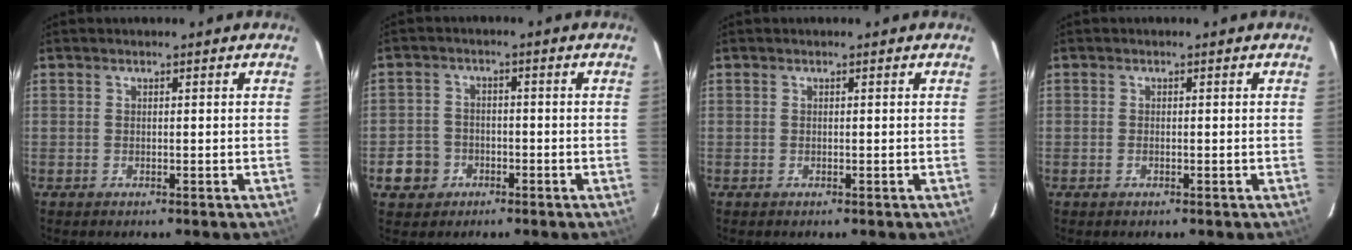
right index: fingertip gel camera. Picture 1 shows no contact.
{"total": 5.4, "force": [-2.6, 4.6, 0.9], "torque": [-0.030, 0.018, -0.040]}
{"total": 0.0}
{"total": 0.7, "force": [-0.3, 0.4, 0.4], "torque": [-0.010, -0.001, -0.006]}